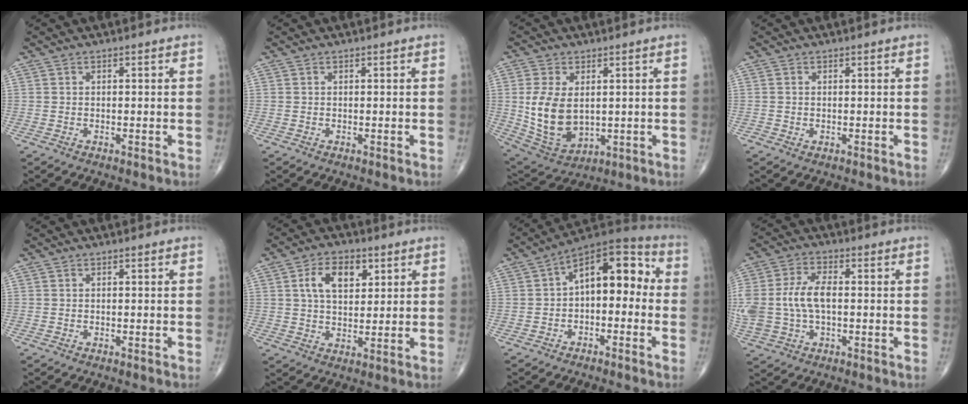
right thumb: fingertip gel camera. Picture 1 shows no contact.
{"total": 0.0}
{"total": 12.3, "force": [0.9, 7.7, 9.5], "torque": [-0.175, -0.012, 0.038]}
{"total": 0.6, "force": [-0.1, 0.5, 0.3], "torque": [-0.002, 0.000, 0.000]}
{"total": 0.0}
{"total": 8.7, "force": [3.0, 5.2, 6.2], "torque": [-0.088, -0.005, 0.051]}
{"total": 12.8, "force": [0.2, 7.4, 10.5], "torque": [-0.117, 0.048, -0.015]}
{"total": 11.7, "force": [-0.3, 6.9, 9.5], "torque": [-0.219, 0.017, -0.002]}